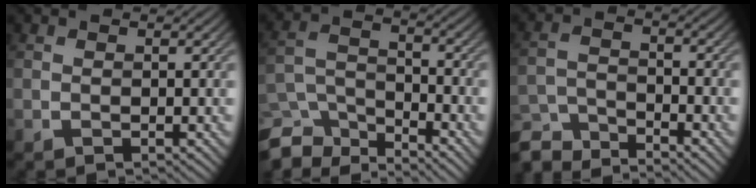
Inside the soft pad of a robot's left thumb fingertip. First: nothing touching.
{"total": 8.5, "force": [-7.3, 2.9, 3.2], "torque": [-0.082, -0.009, -0.139]}
{"total": 6.2, "force": [-5.7, 1.3, 1.8], "torque": [-0.046, -0.006, -0.117]}